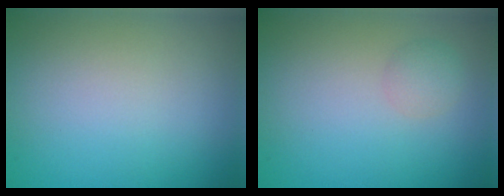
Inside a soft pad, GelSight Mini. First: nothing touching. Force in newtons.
{"total": 1.4, "press": 1.4, "slide": 0.1}